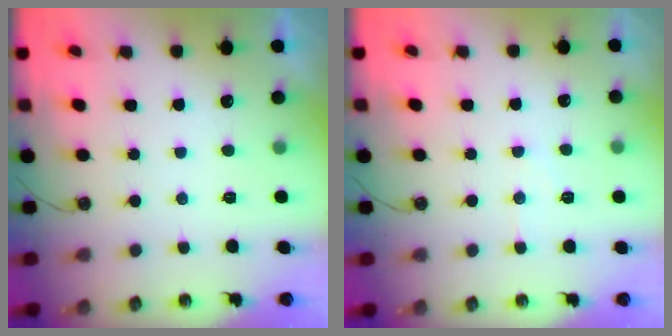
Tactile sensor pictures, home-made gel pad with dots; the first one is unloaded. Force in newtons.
{"total": 4.5, "press": 4.5, "slide": 0.6}